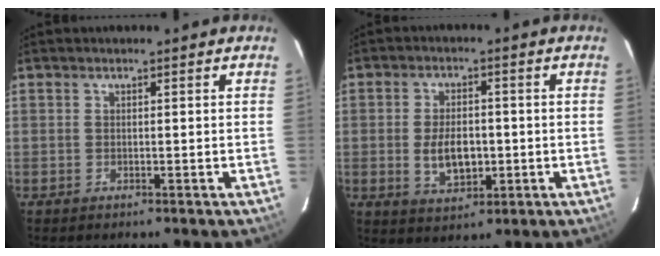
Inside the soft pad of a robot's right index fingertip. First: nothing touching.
{"total": 7.4, "force": [-1.1, 4.2, 6.0], "torque": [-0.116, -0.003, -0.011]}